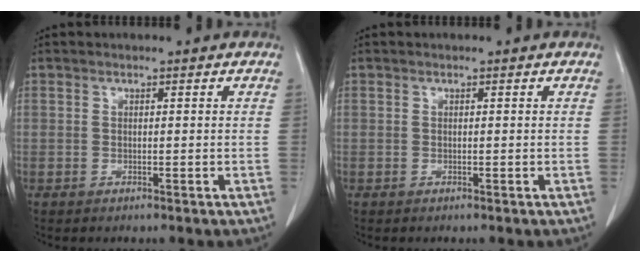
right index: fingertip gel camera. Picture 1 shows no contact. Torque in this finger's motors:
{"motor_torque": [0.00, 0.00, 0.01, 0.00]}